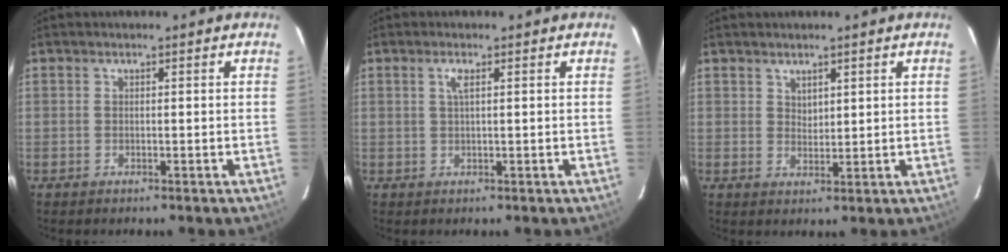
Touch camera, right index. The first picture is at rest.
{"total": 1.5, "force": [0.6, 0.1, 1.4], "torque": [-0.029, 0.002, 0.011]}
{"total": 2.2, "force": [1.8, 1.1, 0.7], "torque": [-0.008, 0.000, 0.033]}